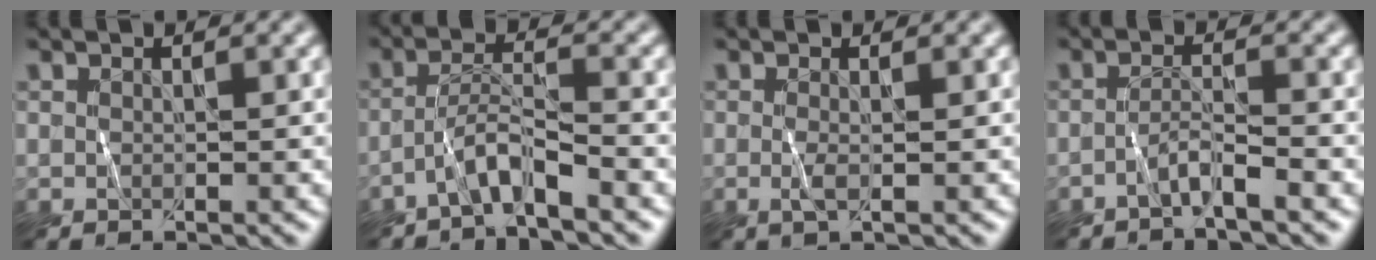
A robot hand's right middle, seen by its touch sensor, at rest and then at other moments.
{"total": 3.0, "force": [-2.3, 0.2, 1.9], "torque": [-0.034, 0.014, -0.051]}
{"total": 0.8, "force": [-0.2, 0.1, 0.8], "torque": [-0.024, 0.000, -0.004]}
{"total": 2.0, "force": [-1.4, 0.0, 1.4], "torque": [-0.023, 0.008, -0.035]}